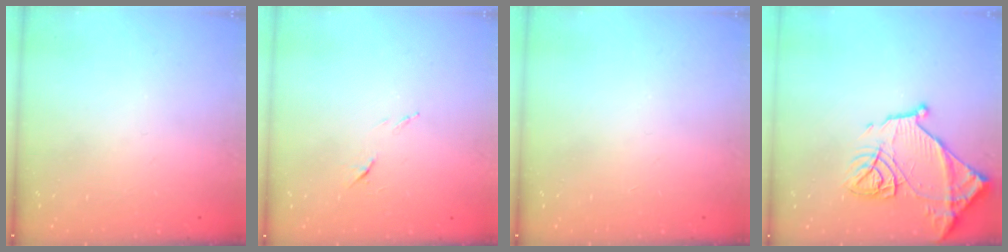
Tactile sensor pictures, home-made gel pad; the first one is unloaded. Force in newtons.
{"total": 6.8, "press": 6.8, "slide": 0.8}
{"total": 0.0}
{"total": 14.6, "press": 14.6, "slide": 1.0}